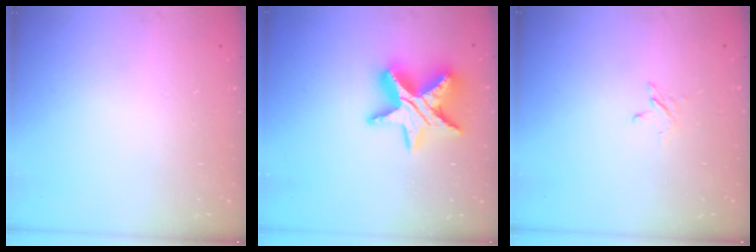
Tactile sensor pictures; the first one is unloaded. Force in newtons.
{"total": 14.6, "press": 14.5, "slide": 1.0}
{"total": 2.8, "press": 2.8, "slide": 0.3}